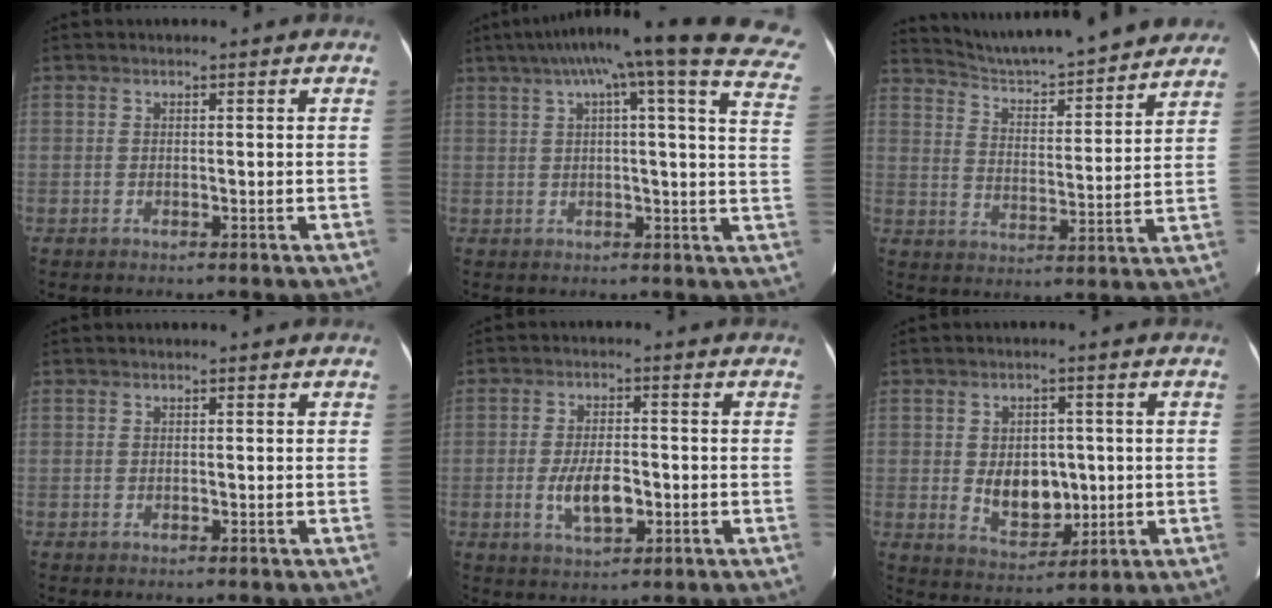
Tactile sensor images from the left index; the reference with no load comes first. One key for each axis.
{"total": 28.0, "fx": 21.5, "fy": 2.6, "fz": 17.8, "tx": -0.201, "ty": 0.000, "tz": 0.250}
{"total": 19.8, "fx": 18.3, "fy": 2.6, "fz": 7.2, "tx": -0.107, "ty": -0.001, "tz": 0.255}
{"total": 0.0}
{"total": 6.0, "fx": -1.5, "fy": 2.4, "fz": 5.3, "tx": -0.106, "ty": -0.003, "tz": -0.022}
{"total": 6.9, "fx": -0.2, "fy": 4.6, "fz": 5.1, "tx": -0.089, "ty": 0.001, "tz": 0.011}